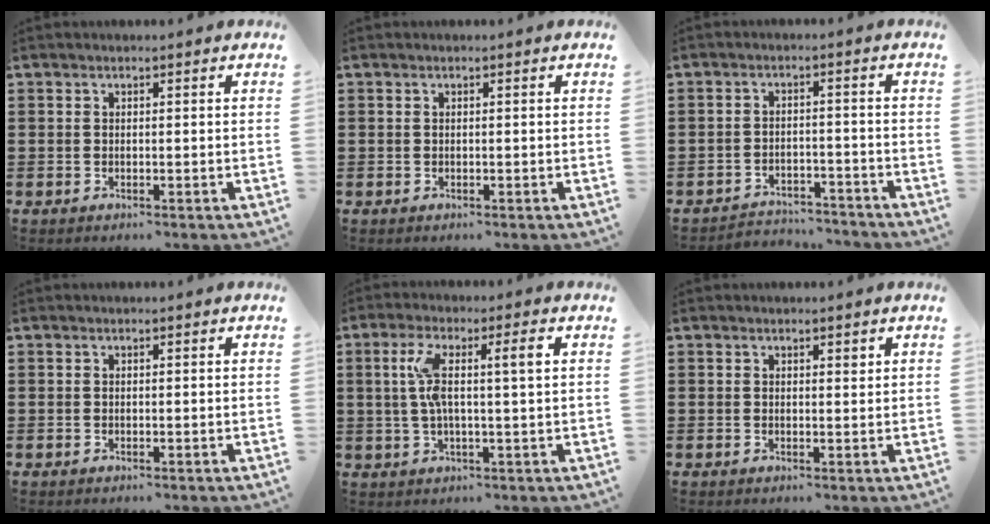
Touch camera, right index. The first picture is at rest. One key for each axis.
{"total": 0.0}
{"total": 3.5, "fx": -3.4, "fy": 0.7, "fz": 0.1, "tx": -0.008, "ty": 0.002, "tz": -0.073}
{"total": 0.0}
{"total": 6.7, "fx": 1.3, "fy": 0.8, "fz": 6.5, "tx": -0.133, "ty": -0.001, "tz": 0.014}
{"total": 0.8, "fx": 0.6, "fy": 0.4, "fz": 0.4, "tx": 0.000, "ty": 0.000, "tz": 0.009}